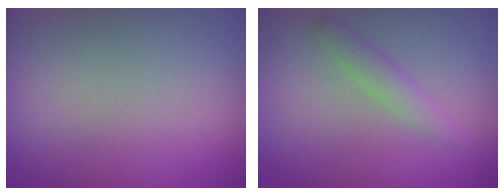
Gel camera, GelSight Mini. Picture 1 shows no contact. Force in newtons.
{"total": 1.7, "press": 1.7, "slide": 0.1}